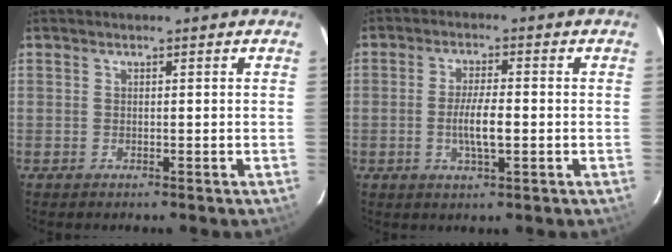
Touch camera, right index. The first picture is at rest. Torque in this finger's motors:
{"motor_torque": [1.42, -0.28, 0.71, 0.14]}